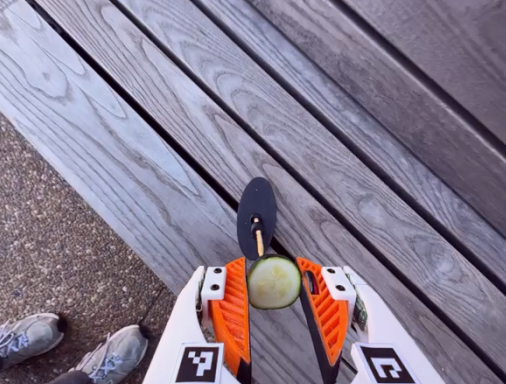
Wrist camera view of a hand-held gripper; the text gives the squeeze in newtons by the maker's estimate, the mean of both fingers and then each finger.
{"total": 7.5, "left": 7.5, "right": 7.4}